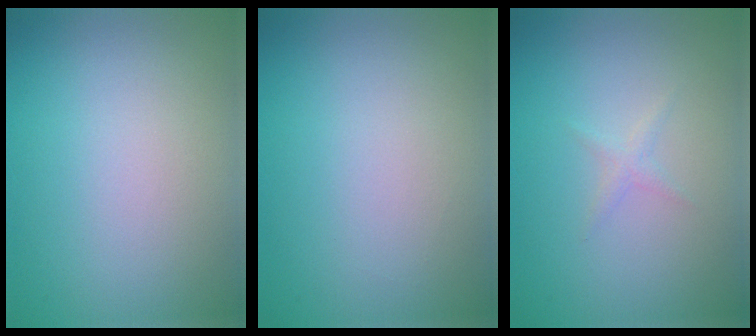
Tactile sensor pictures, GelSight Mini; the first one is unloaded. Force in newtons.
{"total": 0.0}
{"total": 0.7, "press": 0.7, "slide": 0.0}